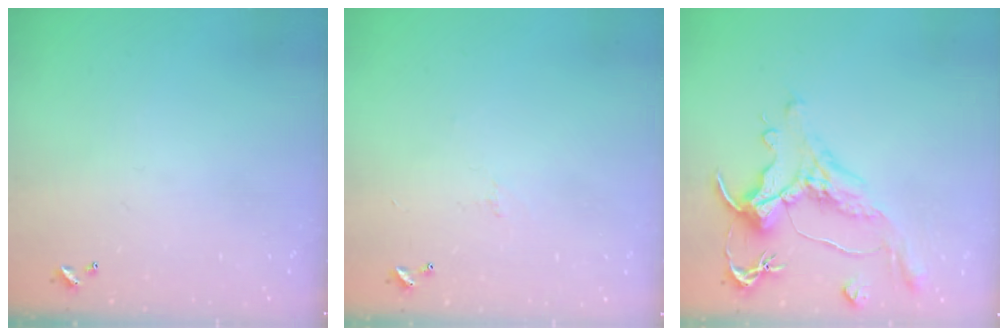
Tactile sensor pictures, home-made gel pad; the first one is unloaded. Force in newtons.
{"total": 0.6, "press": 0.4, "slide": 0.5}
{"total": 1.5, "press": 0.4, "slide": 1.5}